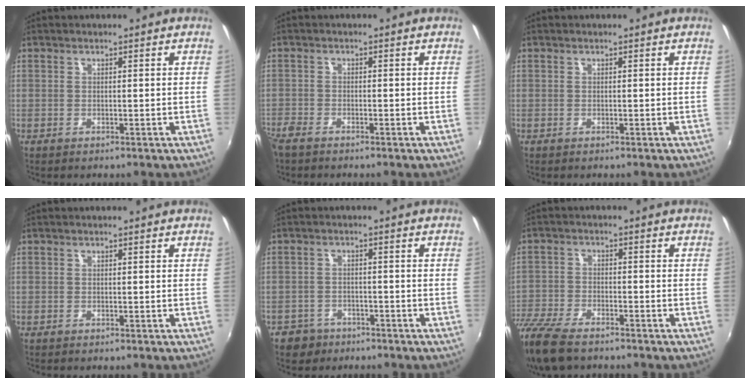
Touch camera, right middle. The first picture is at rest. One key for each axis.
{"total": 3.1, "fx": -2.7, "fy": 0.9, "fz": 1.2, "tx": -0.034, "ty": -0.012, "tz": -0.055}
{"total": 0.0}
{"total": 0.0}
{"total": 4.9, "fx": -3.3, "fy": 3.5, "fz": 0.8, "tx": -0.035, "ty": 0.006, "tz": -0.053}
{"total": 13.2, "fx": -10.5, "fy": 4.4, "fz": 6.6, "tx": -0.172, "ty": -0.036, "tz": -0.204}